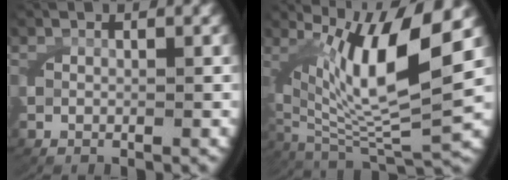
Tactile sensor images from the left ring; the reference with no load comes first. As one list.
[{"total": 12.0, "force": [1.4, 5.7, 10.5], "torque": [-0.192, -0.027, 0.041]}]